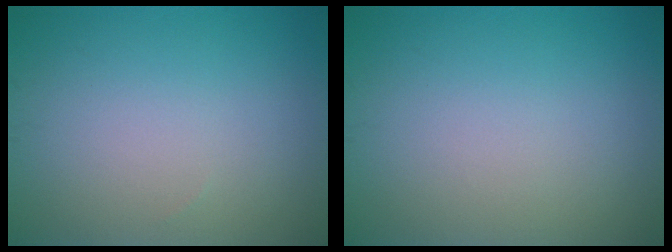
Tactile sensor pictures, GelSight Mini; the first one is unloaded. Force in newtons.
{"total": 0.0}